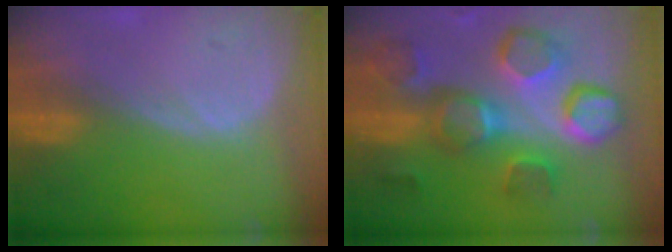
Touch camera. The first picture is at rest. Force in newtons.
{"total": 11.9, "press": 10.8, "slide": 5.0}